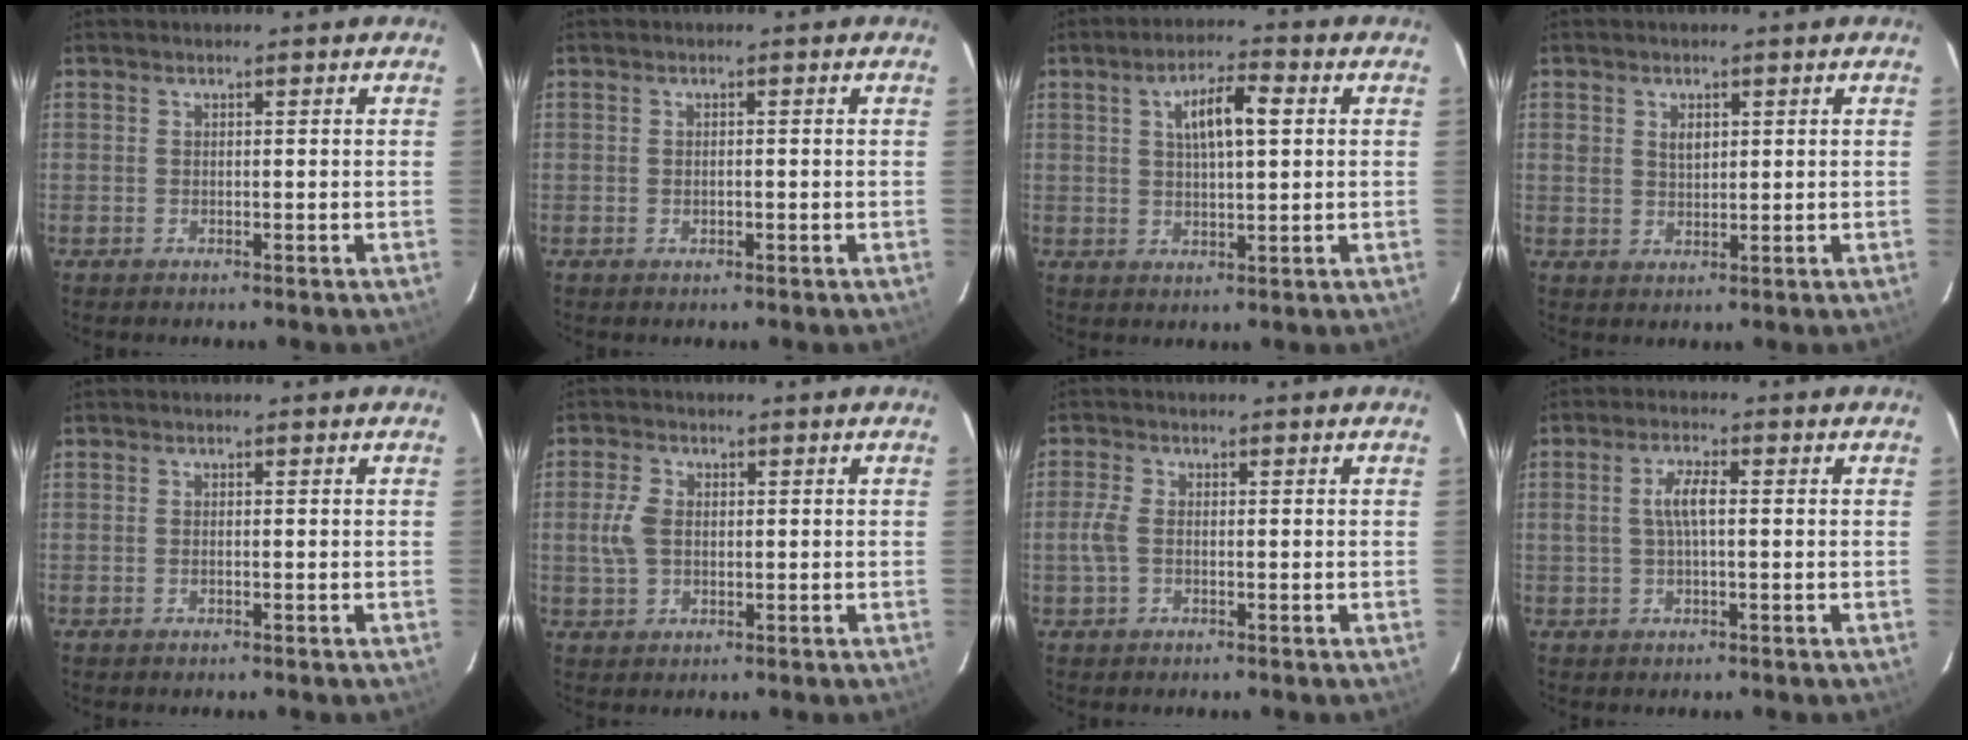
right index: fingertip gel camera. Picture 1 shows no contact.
{"total": 0.8, "force": [-0.2, 0.6, 0.5], "torque": [-0.007, 0.000, -0.003]}
{"total": 7.6, "force": [2.1, 2.3, 7.0], "torque": [-0.119, 0.012, 0.040]}
{"total": 2.9, "force": [1.1, 2.0, 1.8], "torque": [-0.028, 0.004, 0.021]}
{"total": 0.5, "force": [-0.1, 0.2, 0.5], "torque": [-0.010, 0.001, -0.002]}
{"total": 5.0, "force": [0.4, 3.3, 3.6], "torque": [-0.083, 0.007, 0.011]}
{"total": 3.2, "force": [-0.5, 1.8, 2.6], "torque": [-0.066, 0.003, -0.009]}
{"total": 4.4, "force": [0.4, 1.3, 4.2], "torque": [-0.081, 0.007, 0.010]}